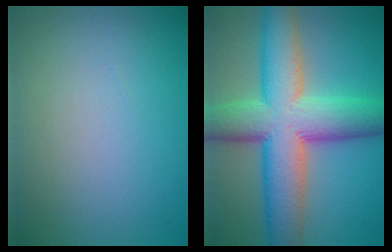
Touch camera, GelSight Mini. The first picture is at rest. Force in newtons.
{"total": 11.6, "press": 11.6, "slide": 0.7}